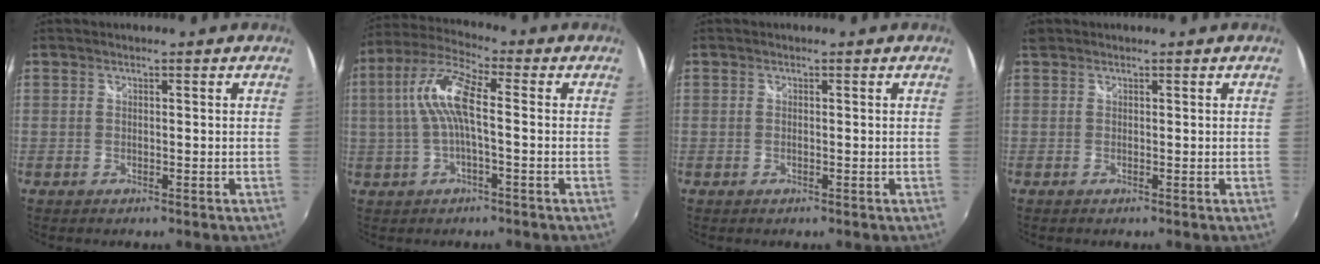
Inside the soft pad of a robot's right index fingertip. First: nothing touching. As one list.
[{"total": 10.1, "force": [0.4, 2.8, 9.7], "torque": [-0.199, 0.017, 0.007]}, {"total": 0.0}, {"total": 0.8, "force": [0.3, 0.7, 0.3], "torque": [-0.007, 0.002, 0.001]}]